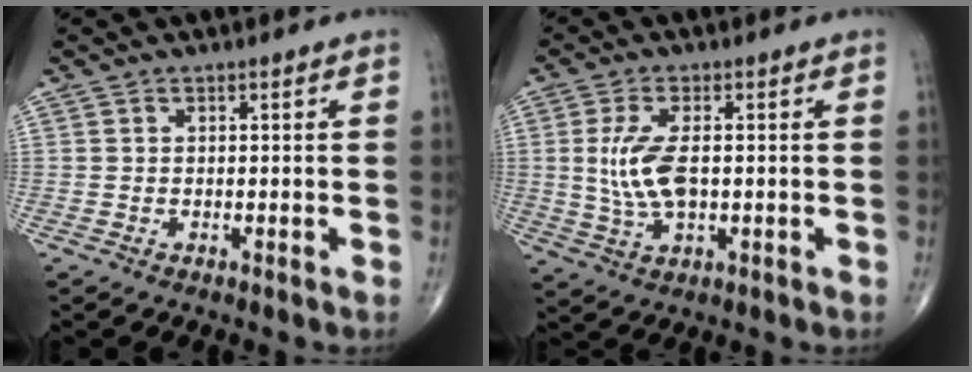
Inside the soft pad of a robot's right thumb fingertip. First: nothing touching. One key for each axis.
{"total": 8.2, "fx": 0.3, "fy": 3.8, "fz": 7.3, "tx": -0.158, "ty": -0.006, "tz": 0.007}